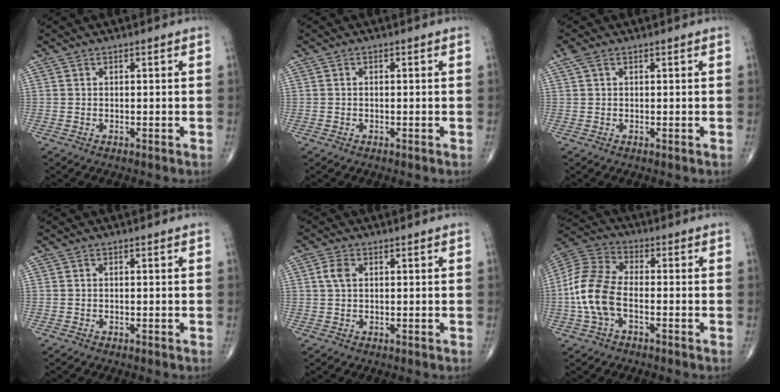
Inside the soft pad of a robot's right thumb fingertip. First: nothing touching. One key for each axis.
{"total": 0.0}
{"total": 1.7, "fx": 0.9, "fy": 0.7, "fz": 1.2, "tx": -0.036, "ty": 0.015, "tz": 0.021}
{"total": 0.0}
{"total": 2.7, "fx": 0.7, "fy": 1.7, "fz": 2.0, "tx": -0.046, "ty": 0.007, "tz": 0.012}
{"total": 11.9, "fx": -2.5, "fy": 6.6, "fz": 9.5, "tx": -0.212, "ty": 0.029, "tz": -0.056}